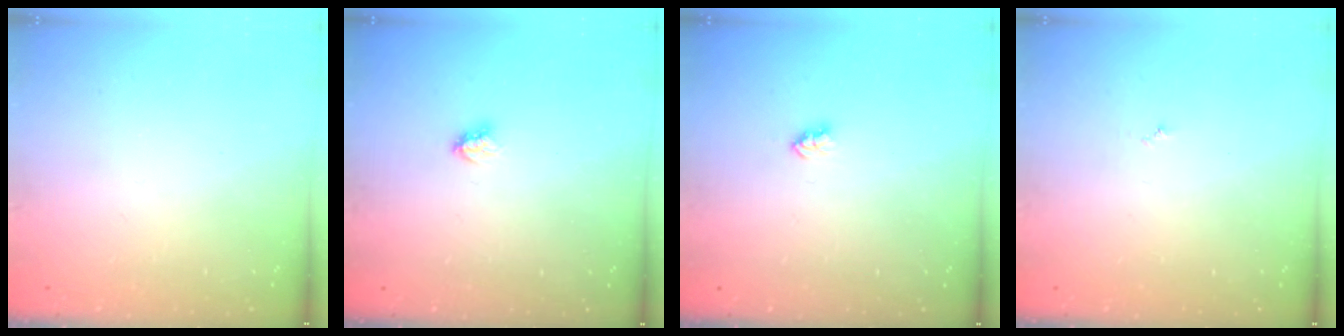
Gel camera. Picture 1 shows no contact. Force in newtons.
{"total": 3.0, "press": 2.9, "slide": 0.4}
{"total": 2.7, "press": 2.7, "slide": 0.4}
{"total": 3.0, "press": 2.9, "slide": 0.3}